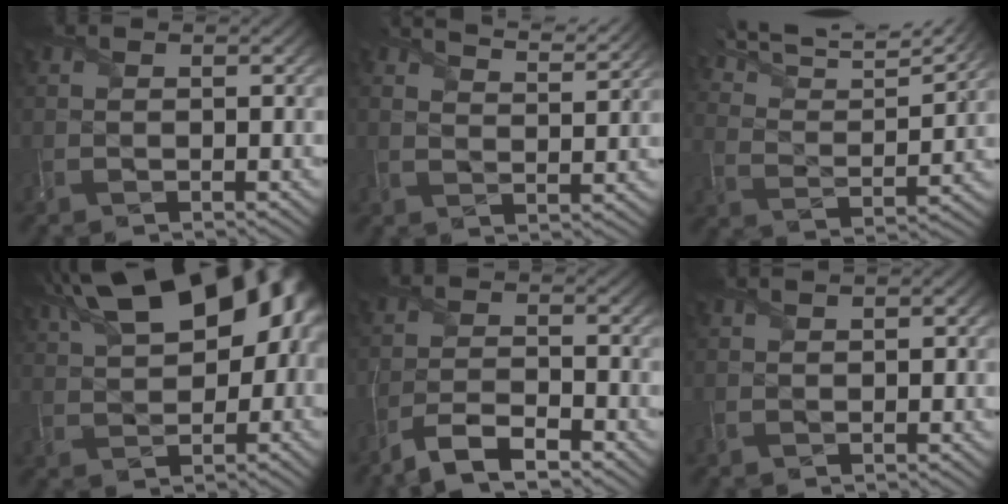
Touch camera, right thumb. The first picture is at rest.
{"total": 7.0, "force": [5.7, 1.9, 3.6], "torque": [-0.056, 0.009, 0.072]}
{"total": 12.0, "force": [9.9, 2.9, 6.1], "torque": [-0.144, 0.007, 0.158]}
{"total": 17.9, "force": [6.5, 9.9, 13.4], "torque": [-0.222, 0.038, 0.113]}
{"total": 5.6, "force": [-4.5, 1.2, 3.1], "torque": [-0.060, -0.002, -0.089]}
{"total": 1.4, "force": [0.6, 0.6, 1.1], "torque": [-0.023, 0.003, 0.010]}